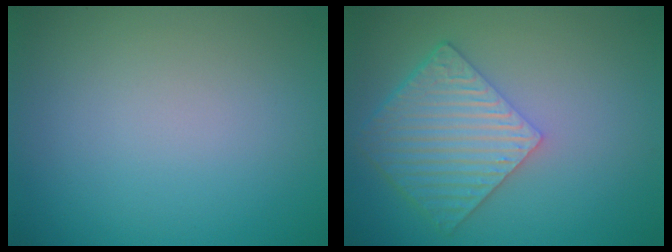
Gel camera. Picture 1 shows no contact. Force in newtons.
{"total": 6.1, "press": 4.5, "slide": 4.1}